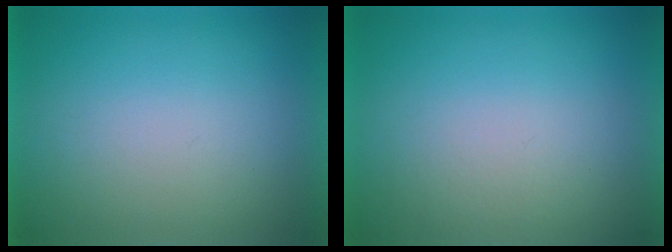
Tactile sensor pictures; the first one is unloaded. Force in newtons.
{"total": 2.0}